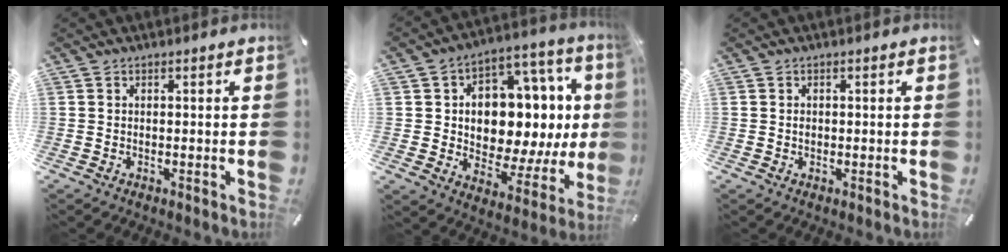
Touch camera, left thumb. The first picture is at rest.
{"total": 13.9, "force": [2.4, 9.8, 9.6], "torque": [-0.125, -0.039, 0.037]}
{"total": 0.8, "force": [0.0, 0.7, 0.5], "torque": [-0.010, 0.002, -0.002]}